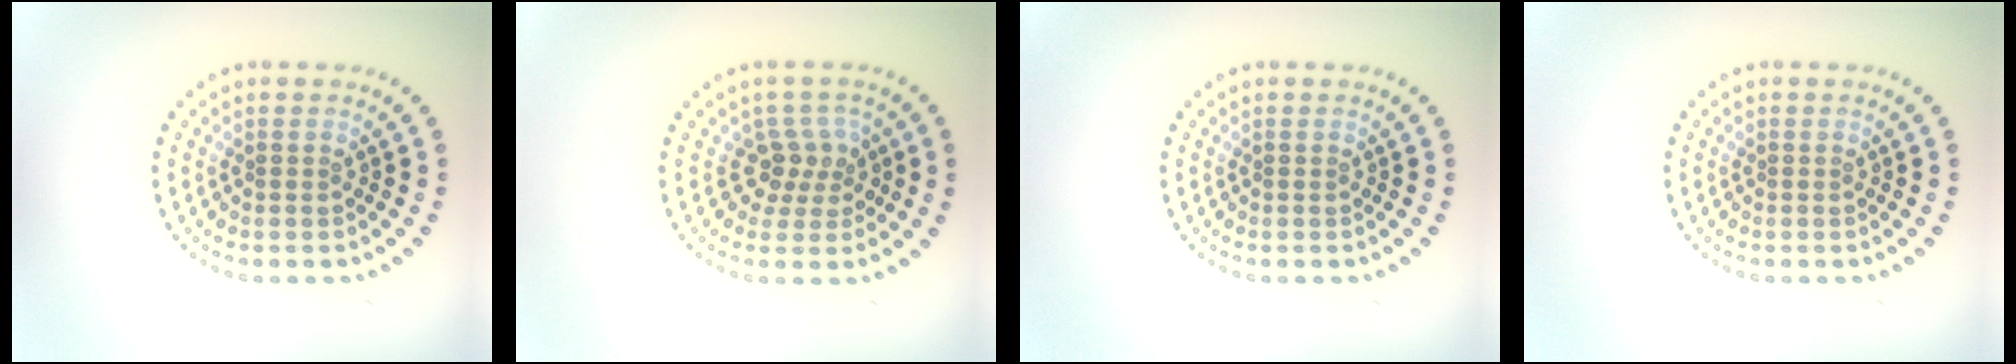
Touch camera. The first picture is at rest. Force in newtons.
{"total": 2.6, "press": 2.0, "slide": 1.8}
{"total": 0.0}
{"total": 0.0}